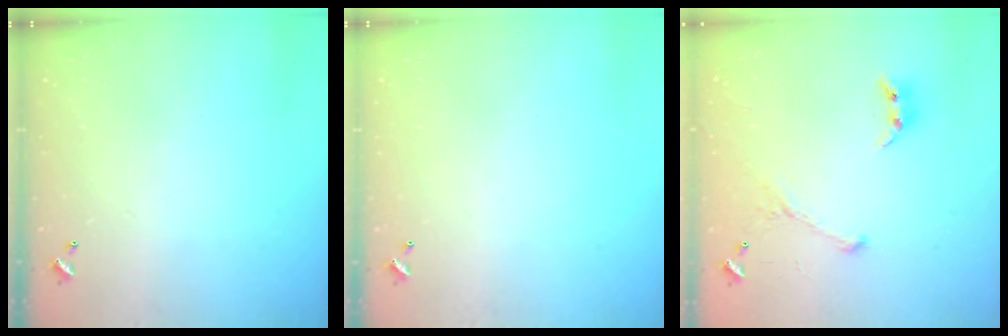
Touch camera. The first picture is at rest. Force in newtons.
{"total": 0.0}
{"total": 2.0, "press": 2.0, "slide": 0.4}